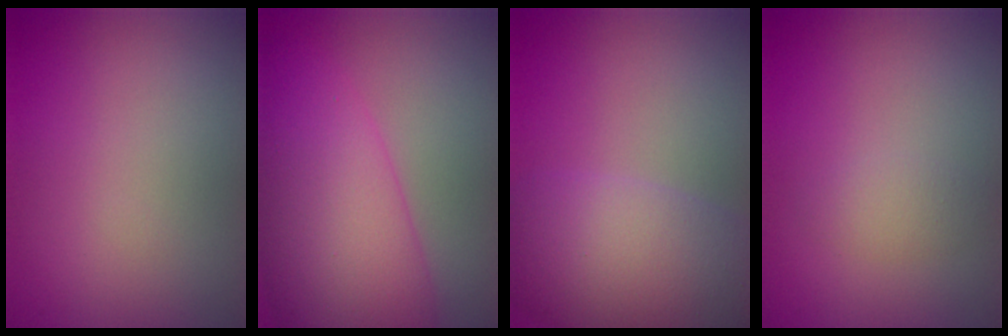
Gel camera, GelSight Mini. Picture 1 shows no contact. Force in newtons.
{"total": 10.5, "press": 10.4, "slide": 0.2}
{"total": 8.0, "press": 8.0, "slide": 0.5}
{"total": 1.4, "press": 1.4, "slide": 0.1}